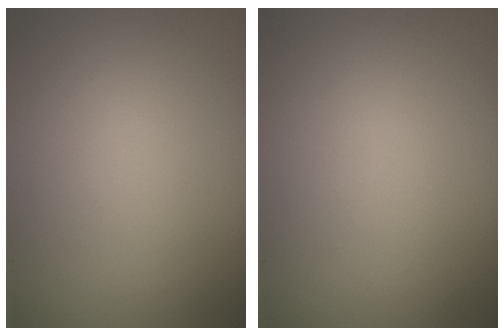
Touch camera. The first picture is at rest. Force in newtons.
{"total": 0.0}